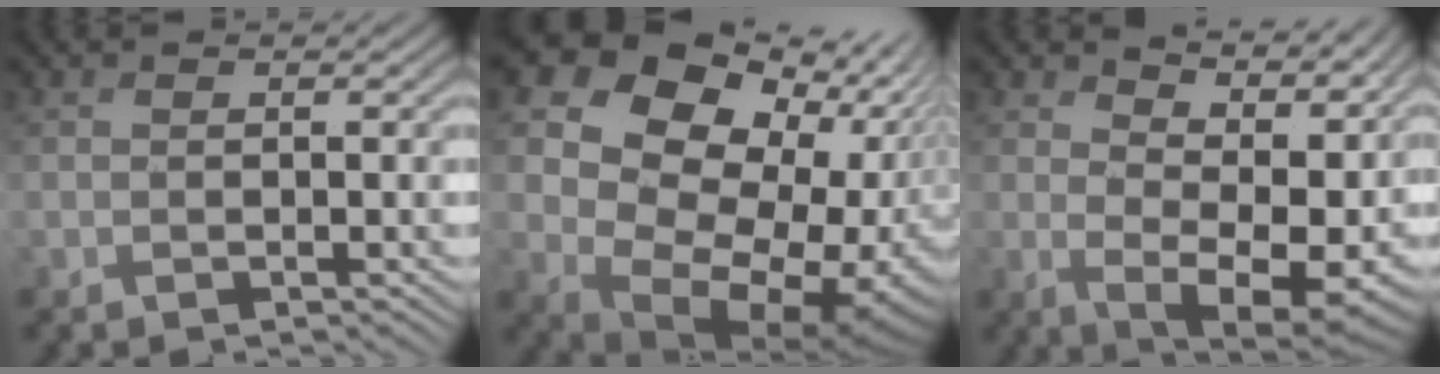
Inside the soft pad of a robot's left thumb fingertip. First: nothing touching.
{"total": 18.4, "force": [5.4, 14.0, 10.5], "torque": [-0.177, -0.005, 0.112]}
{"total": 12.6, "force": [5.5, 6.3, 9.4], "torque": [-0.143, -0.003, 0.094]}